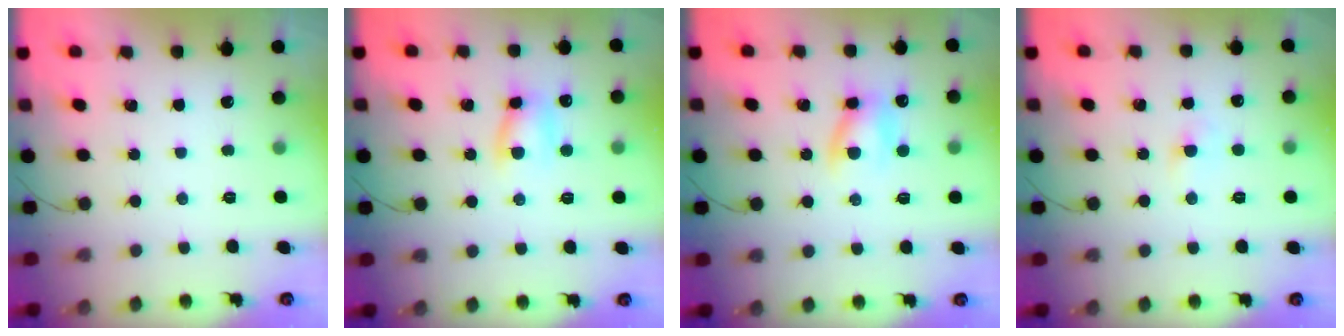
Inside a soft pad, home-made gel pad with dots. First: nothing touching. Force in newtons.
{"total": 6.6, "press": 6.6, "slide": 0.7}
{"total": 8.1, "press": 7.9, "slide": 1.9}
{"total": 2.7, "press": 2.4, "slide": 1.2}